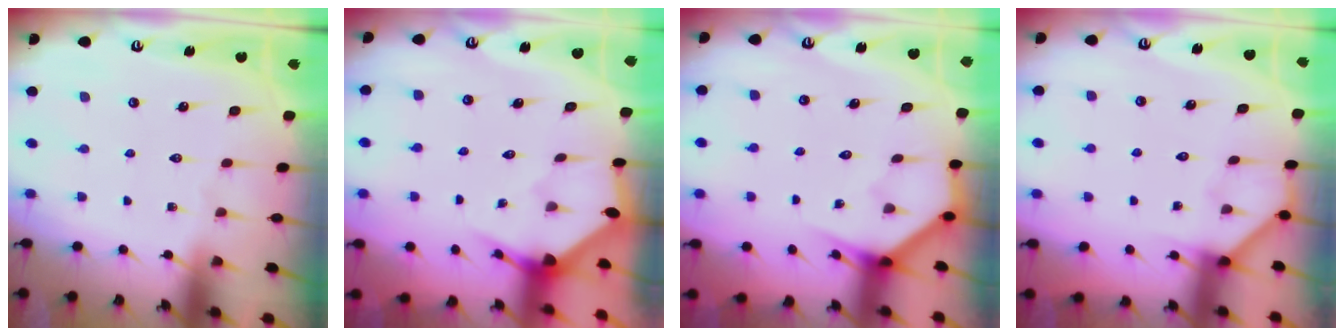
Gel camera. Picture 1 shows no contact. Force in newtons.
{"total": 3.2, "press": 3.2, "slide": 0.3}
{"total": 4.0, "press": 3.9, "slide": 0.3}
{"total": 2.9, "press": 2.9, "slide": 0.5}